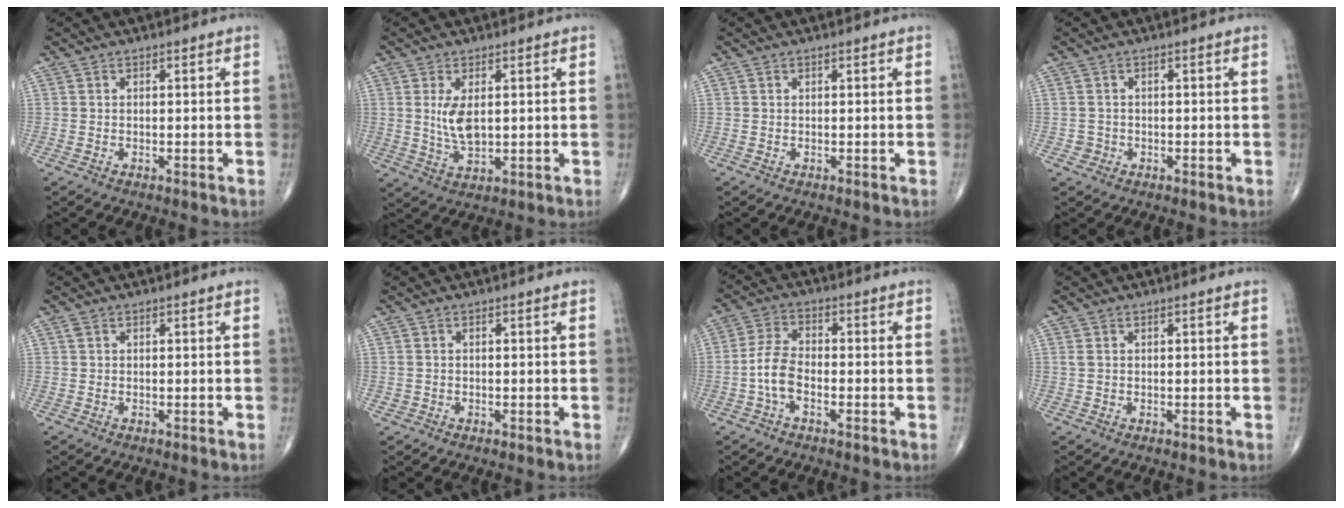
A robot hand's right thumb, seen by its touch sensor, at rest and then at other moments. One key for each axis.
{"total": 5.8, "fx": 1.1, "fy": 2.9, "fz": 4.9, "tx": -0.092, "ty": -0.014, "tz": 0.028}
{"total": 0.0}
{"total": 1.4, "fx": -0.4, "fy": 1.3, "fz": -0.1, "tx": 0.011, "ty": 0.007, "tz": -0.012}
{"total": 0.6, "fx": 0.3, "fy": 0.3, "fz": 0.3, "tx": -0.004, "ty": 0.006, "tz": 0.007}
{"total": 0.6, "fx": -0.1, "fy": 0.6, "fz": 0.1, "tx": -0.001, "ty": 0.002, "tz": -0.002}
{"total": 5.9, "fx": -1.8, "fy": 3.2, "fz": 4.7, "tx": -0.097, "ty": 0.021, "tz": -0.041}
{"total": 0.9, "fx": 0.4, "fy": 0.6, "fz": 0.6, "tx": -0.013, "ty": 0.001, "tz": 0.009}